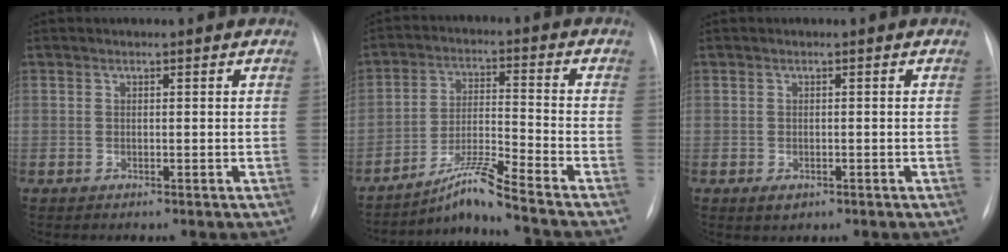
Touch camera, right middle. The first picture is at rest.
{"total": 8.7, "force": [-7.6, -2.2, 3.7], "torque": [-0.075, -0.010, -0.137]}
{"total": 1.5, "force": [-0.7, 0.8, 1.1], "torque": [-0.016, -0.001, -0.001]}